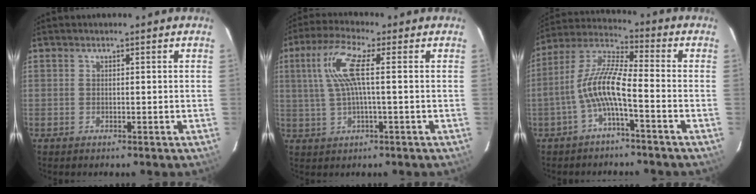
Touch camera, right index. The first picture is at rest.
{"total": 8.6, "force": [1.3, 1.1, 8.5], "torque": [-0.165, 0.009, 0.031]}
{"total": 9.3, "force": [-3.4, 1.5, 8.6], "torque": [-0.193, 0.014, -0.064]}